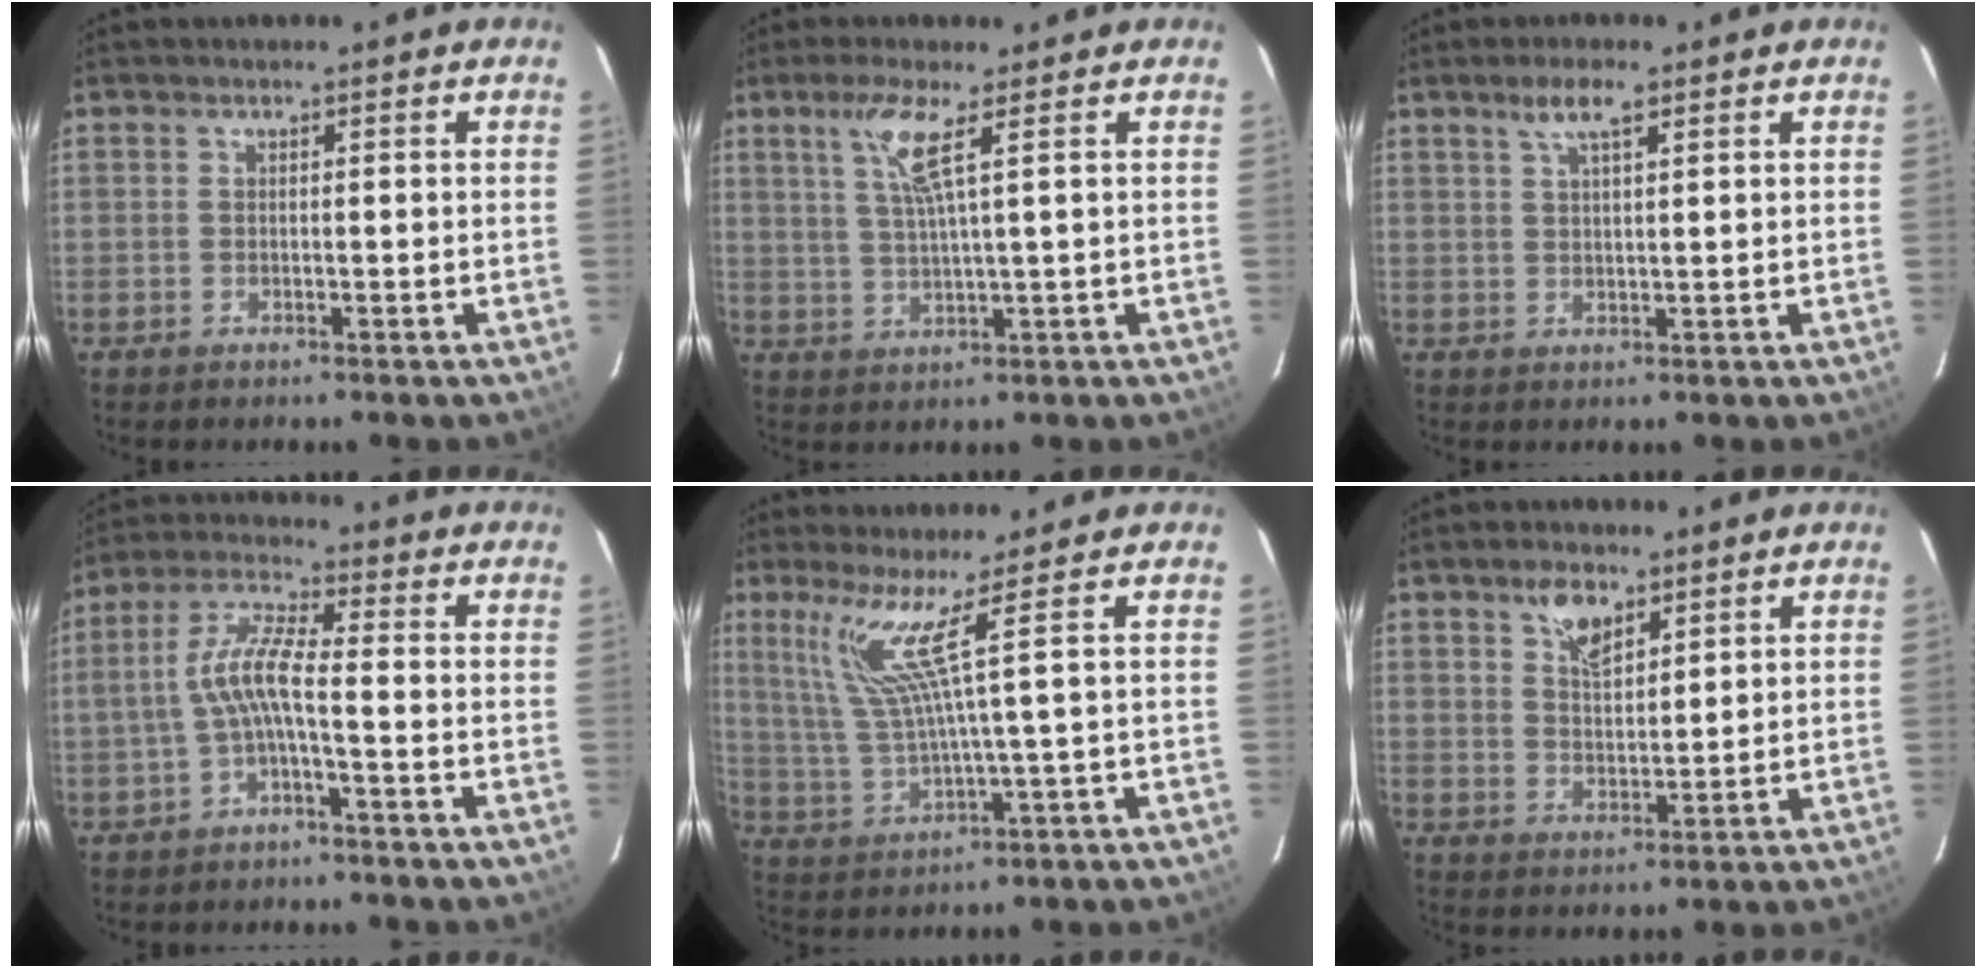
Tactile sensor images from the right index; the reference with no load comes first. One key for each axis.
{"total": 5.8, "fx": 2.7, "fy": -0.4, "fz": 5.1, "tx": -0.099, "ty": 0.000, "tz": 0.058}
{"total": 3.8, "fx": 2.4, "fy": 0.9, "fz": 2.9, "tx": -0.052, "ty": 0.009, "tz": 0.044}
{"total": 6.8, "fx": -2.0, "fy": 1.0, "fz": 6.4, "tx": -0.149, "ty": 0.016, "tz": -0.037}
{"total": 6.6, "fx": 3.7, "fy": -2.2, "fz": 5.0, "tx": -0.097, "ty": -0.006, "tz": 0.094}
{"total": 5.6, "fx": 3.5, "fy": 2.7, "fz": 3.3, "tx": -0.054, "ty": 0.003, "tz": 0.065}